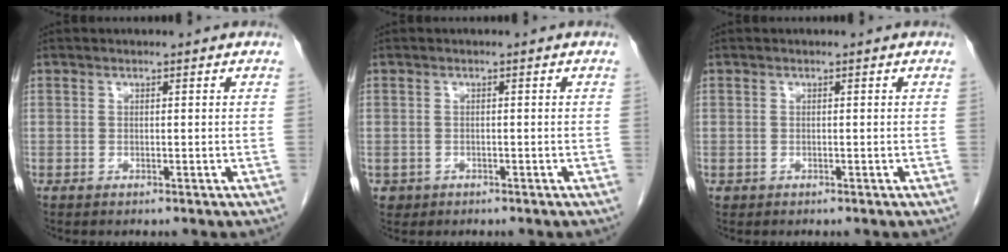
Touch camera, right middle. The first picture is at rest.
{"total": 1.2, "force": [-0.6, 1.1, 0.1], "torque": [-0.007, 0.004, -0.004]}
{"total": 0.0}